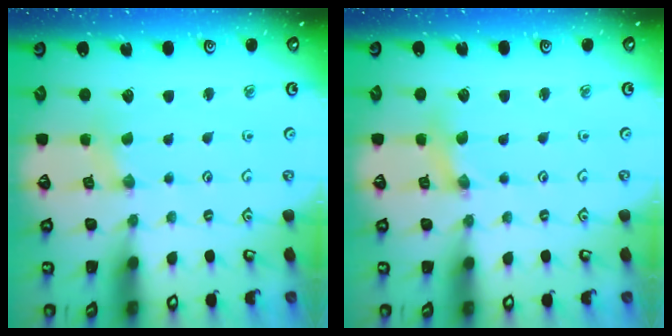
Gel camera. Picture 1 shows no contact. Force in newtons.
{"total": 1.9, "press": 1.9, "slide": 0.3}